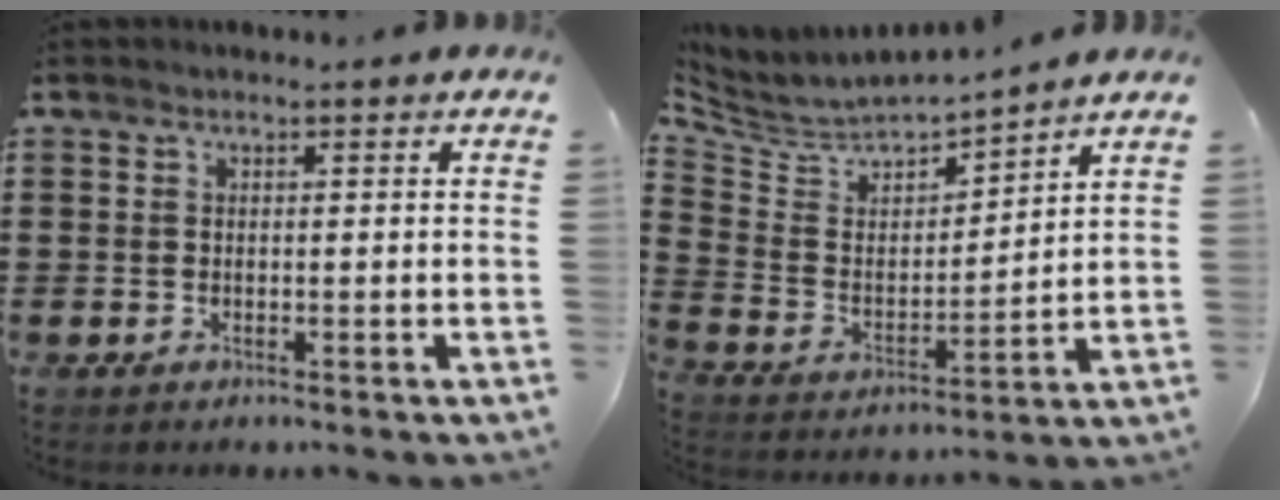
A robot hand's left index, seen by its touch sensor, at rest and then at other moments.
{"total": 4.2, "force": [3.9, 1.6, 0.3], "torque": [-0.039, -0.033, 0.059]}